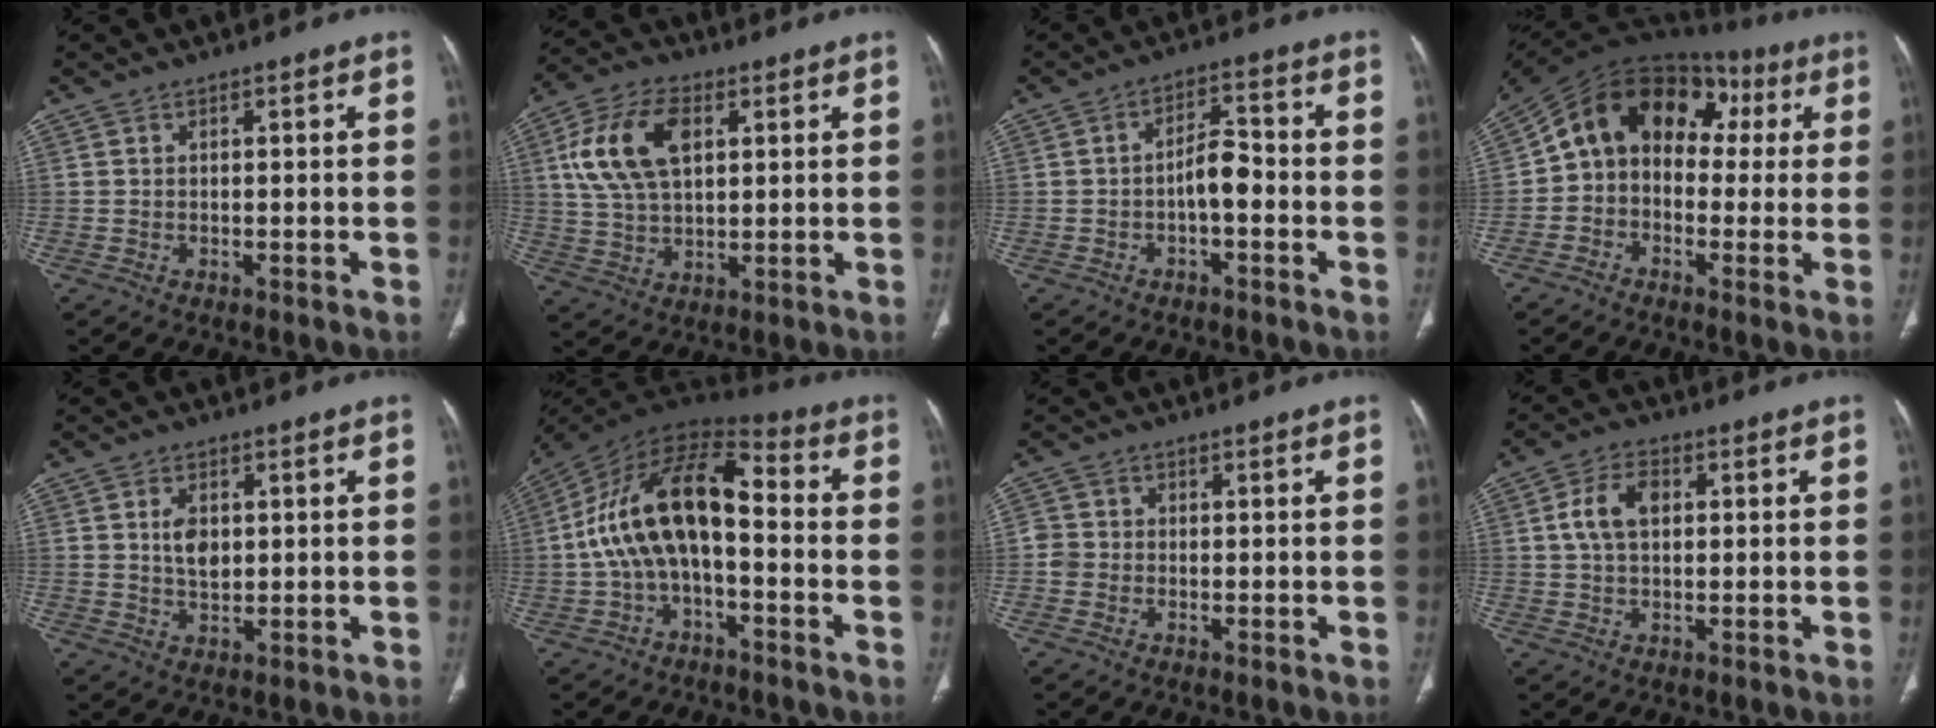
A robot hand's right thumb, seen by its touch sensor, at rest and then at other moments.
{"total": 14.3, "force": [4.1, 8.3, 10.8], "torque": [-0.205, 0.004, 0.079]}
{"total": 5.4, "force": [-1.5, 2.5, 4.5], "torque": [-0.065, 0.029, -0.031]}
{"total": 16.8, "force": [3.0, 12.3, 11.1], "torque": [-0.137, 0.057, 0.035]}
{"total": 4.6, "force": [0.9, 3.0, 3.4], "torque": [-0.049, -0.007, 0.018]}
{"total": 17.0, "force": [-1.3, 8.9, 14.4], "torque": [-0.256, 0.056, -0.034]}
{"total": 2.5, "force": [-0.5, 2.4, 0.7], "torque": [-0.001, 0.009, -0.015]}
{"total": 6.8, "force": [1.3, 4.2, 5.2], "torque": [-0.099, 0.013, 0.022]}